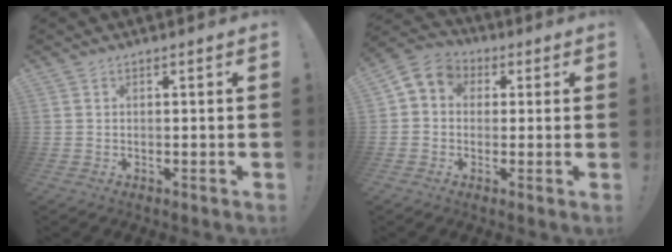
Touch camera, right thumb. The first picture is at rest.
{"total": 5.8, "force": [0.5, 5.3, 2.5], "torque": [-0.034, 0.007, 0.014]}